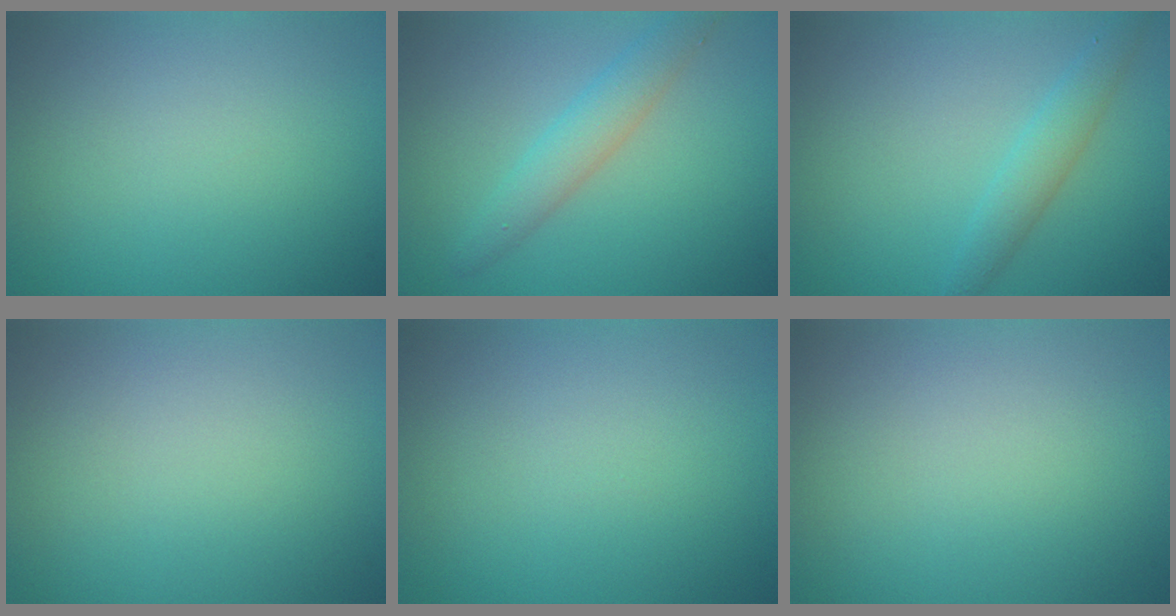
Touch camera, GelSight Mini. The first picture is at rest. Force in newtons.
{"total": 3.0, "press": 3.0, "slide": 0.3}
{"total": 2.2, "press": 2.2, "slide": 0.1}
{"total": 0.0}
{"total": 0.0}
{"total": 0.0}